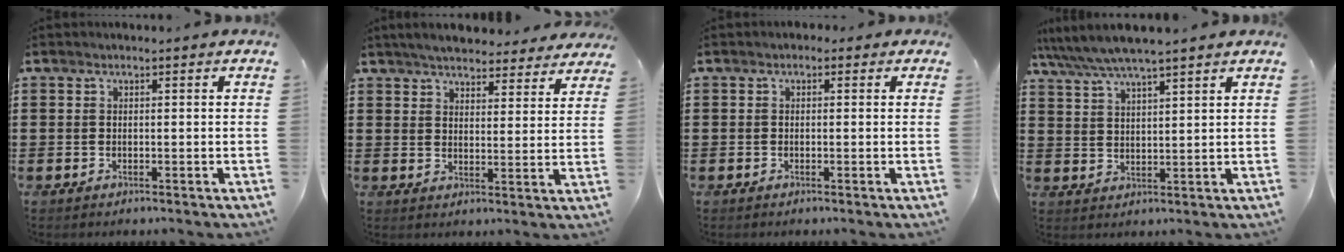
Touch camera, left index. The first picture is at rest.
{"total": 4.9, "force": [4.8, 0.5, 1.1], "torque": [-0.040, -0.019, 0.087]}
{"total": 0.8, "force": [-0.3, 0.6, 0.3], "torque": [-0.008, 0.003, -0.008]}
{"total": 5.6, "force": [4.9, 0.4, 2.6], "torque": [-0.066, -0.016, 0.086]}